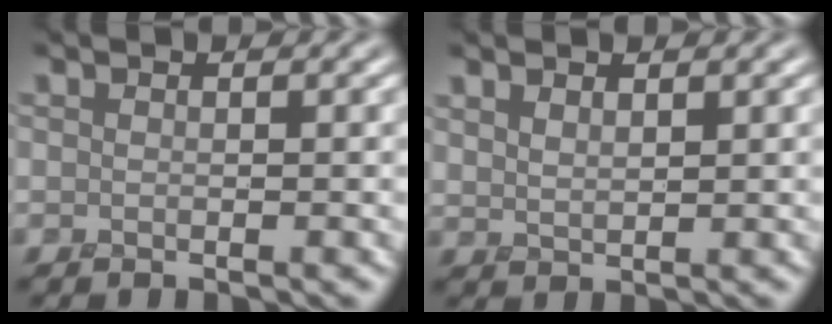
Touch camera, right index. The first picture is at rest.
{"total": 1.6, "force": [1.3, 0.5, 0.9], "torque": [-0.021, -0.004, 0.031]}